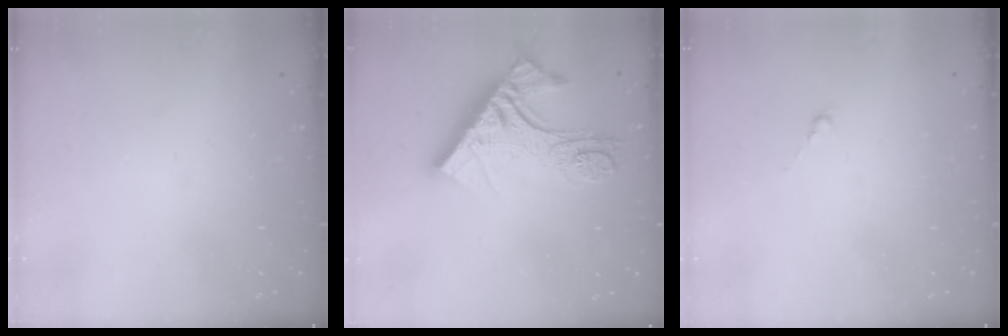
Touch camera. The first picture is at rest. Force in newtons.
{"total": 14.4, "press": 14.3, "slide": 1.3}
{"total": 0.0}